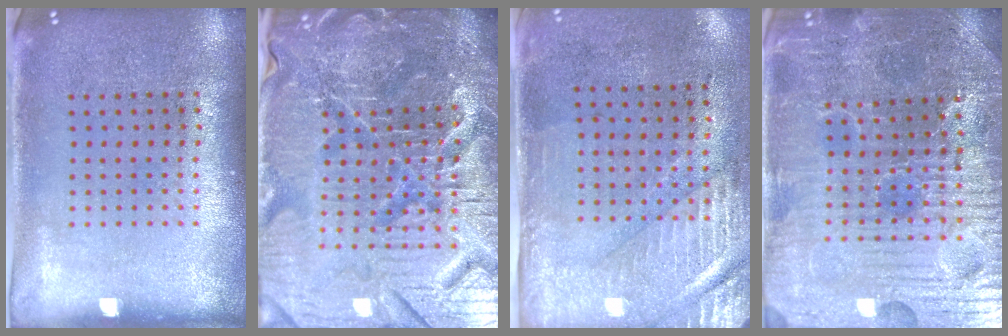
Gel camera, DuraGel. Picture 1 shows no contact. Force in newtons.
{"total": 7.1, "press": 6.3, "slide": 3.2}
{"total": 3.0, "press": 2.5, "slide": 1.6}
{"total": 4.6, "press": 4.6, "slide": 0.8}